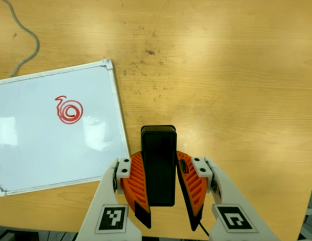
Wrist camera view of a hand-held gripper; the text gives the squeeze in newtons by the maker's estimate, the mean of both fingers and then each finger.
{"total": 8.7, "left": 7.5, "right": 9.8}